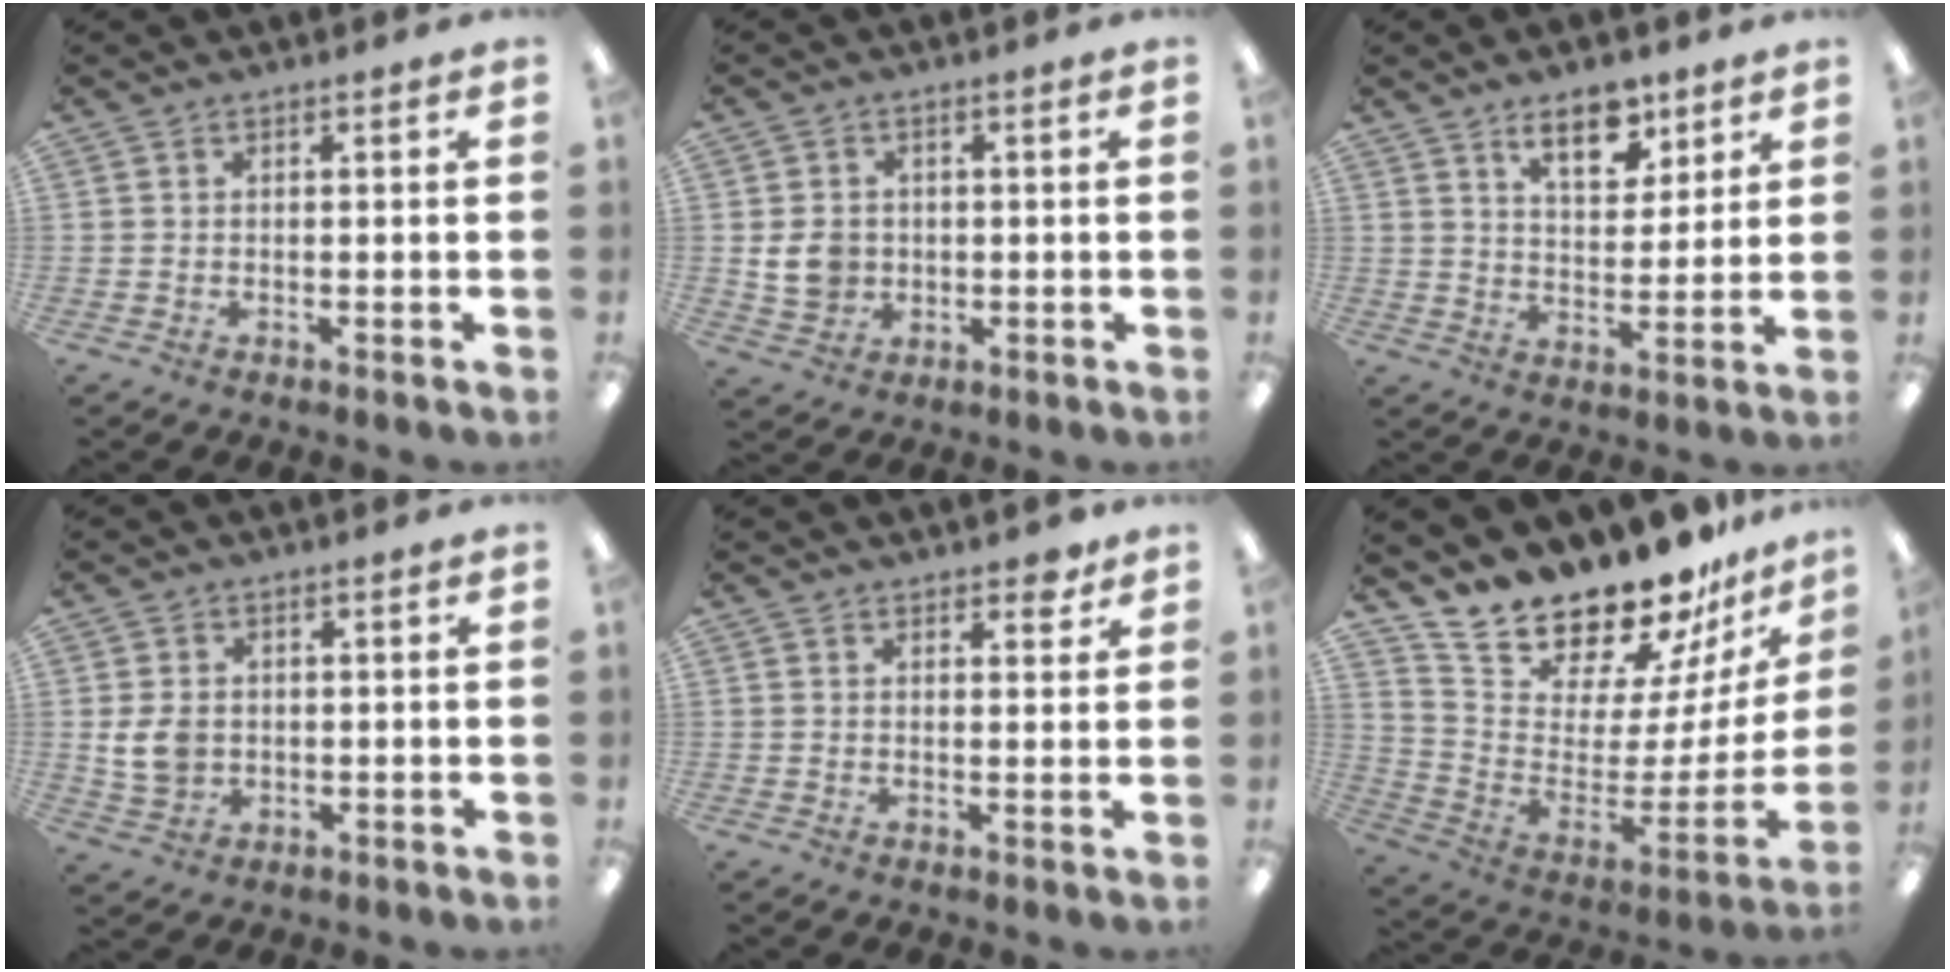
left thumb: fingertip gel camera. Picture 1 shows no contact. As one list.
[{"total": 6.1, "force": [0.0, 5.4, 2.8], "torque": [-0.048, 0.007, 0.002]}, {"total": 12.9, "force": [8.7, 6.2, 7.2], "torque": [-0.092, -0.044, 0.149]}, {"total": 6.0, "force": [0.2, 4.9, 3.5], "torque": [-0.078, 0.002, 0.001]}, {"total": 3.2, "force": [2.6, 1.4, 1.2], "torque": [-0.003, -0.011, 0.042]}, {"total": 17.9, "force": [17.1, 4.1, 2.8], "torque": [-0.066, -0.160, 0.312]}]